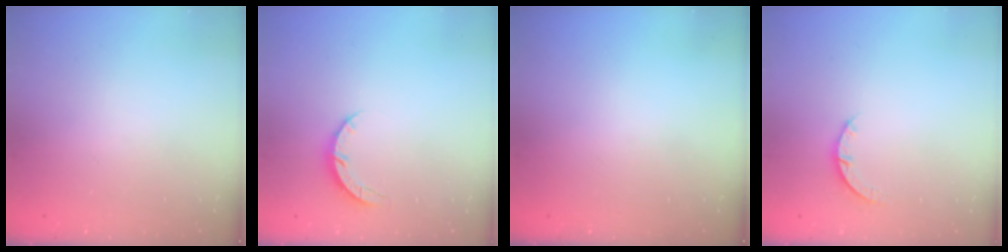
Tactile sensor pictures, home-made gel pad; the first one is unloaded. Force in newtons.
{"total": 3.9, "press": 3.8, "slide": 0.5}
{"total": 0.0}
{"total": 2.9, "press": 2.9, "slide": 0.4}